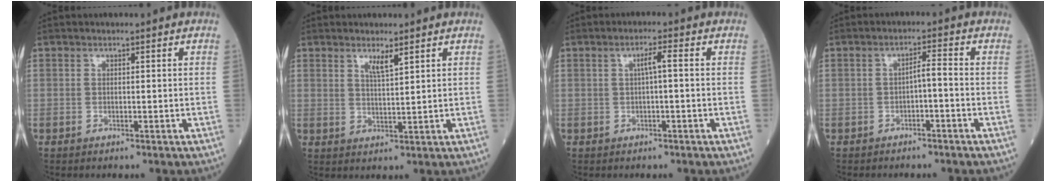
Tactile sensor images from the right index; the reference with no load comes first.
{"total": 2.7, "force": [1.9, 0.2, 2.0], "torque": [-0.040, -0.007, 0.037]}
{"total": 2.2, "force": [0.2, 0.1, 2.2], "torque": [-0.037, 0.006, 0.003]}
{"total": 2.2, "force": [-1.0, 0.3, 2.0], "torque": [-0.030, 0.007, -0.018]}